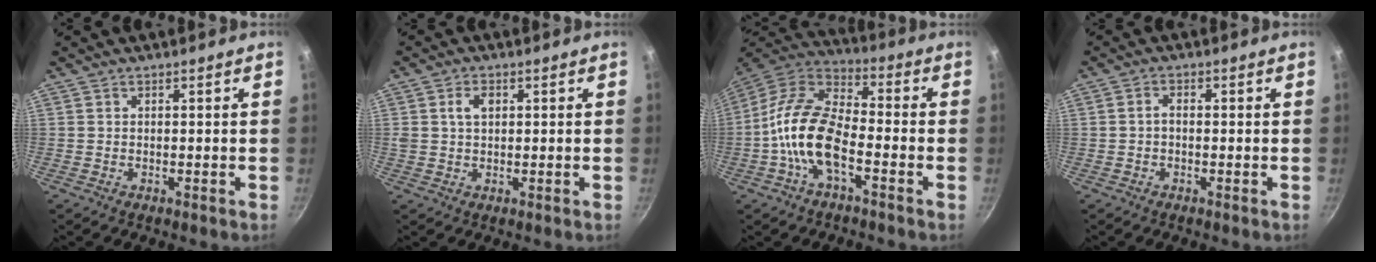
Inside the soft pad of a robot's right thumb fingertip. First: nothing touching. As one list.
[{"total": 3.4, "force": [0.9, 2.2, 2.4], "torque": [-0.032, 0.002, 0.015]}, {"total": 14.1, "force": [-4.6, 6.7, 11.4], "torque": [-0.207, 0.047, -0.107]}, {"total": 1.3, "force": [-0.3, 0.9, 0.9], "torque": [-0.017, 0.010, -0.008]}]